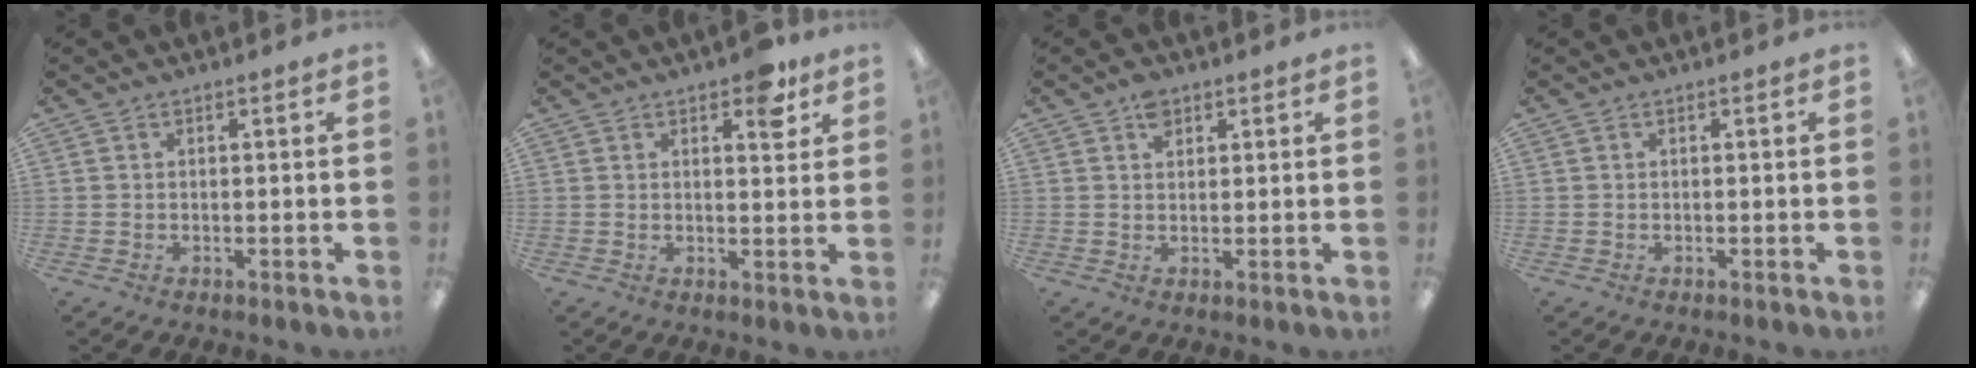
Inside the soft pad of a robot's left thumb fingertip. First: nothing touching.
{"total": 3.4, "force": [1.8, 2.0, 2.1], "torque": [-0.012, -0.006, 0.024]}
{"total": 3.5, "force": [2.0, 2.2, 1.9], "torque": [-0.027, -0.004, 0.033]}
{"total": 0.0}